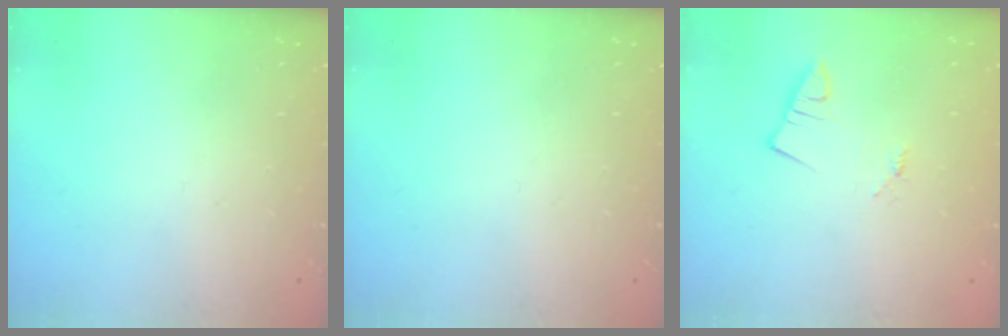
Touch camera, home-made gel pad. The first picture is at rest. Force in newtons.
{"total": 0.0}
{"total": 1.3, "press": 1.3, "slide": 0.1}